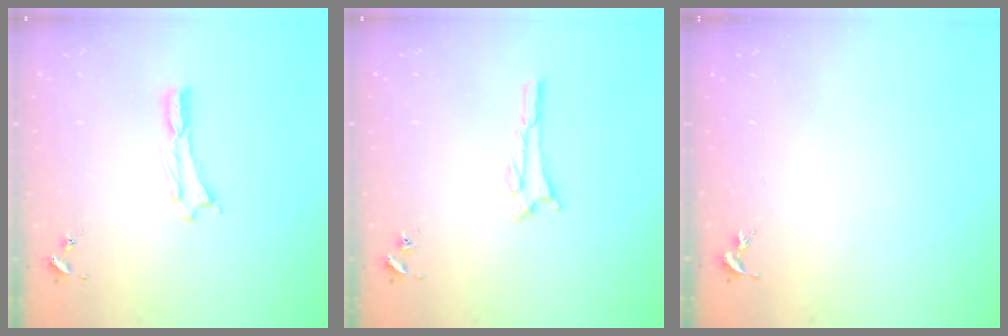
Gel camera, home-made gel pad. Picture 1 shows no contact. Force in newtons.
{"total": 1.8, "press": 1.8, "slide": 0.2}
{"total": 0.0}